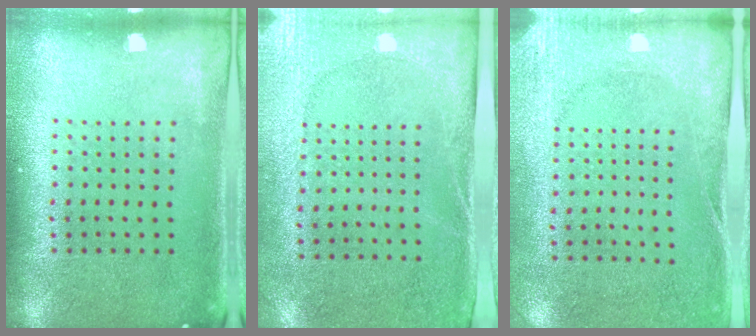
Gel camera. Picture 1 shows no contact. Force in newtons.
{"total": 2.7, "press": 2.2, "slide": 1.5}
{"total": 2.7, "press": 2.1, "slide": 1.7}